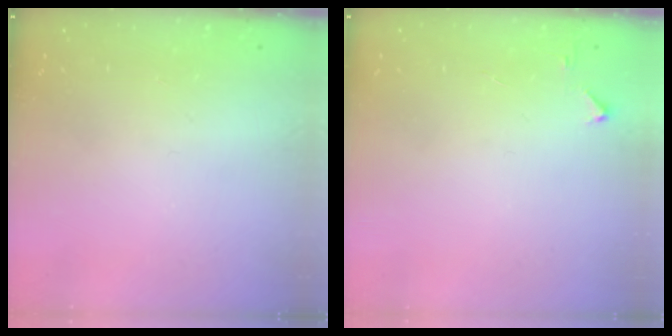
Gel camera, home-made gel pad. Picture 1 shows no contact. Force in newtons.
{"total": 2.8, "press": 2.8, "slide": 0.4}